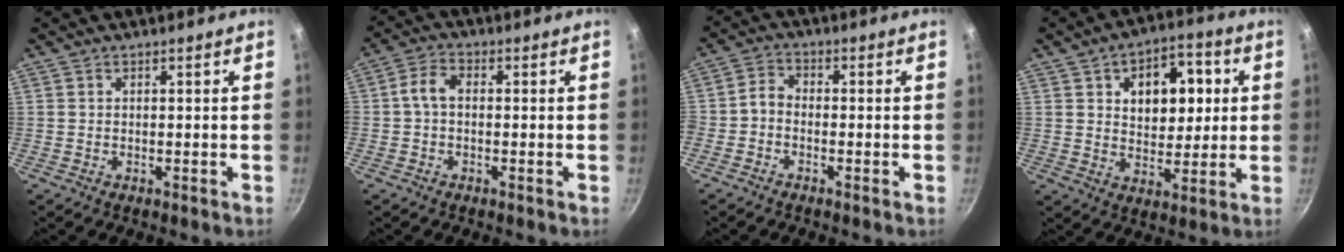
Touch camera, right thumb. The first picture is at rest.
{"total": 4.1, "force": [-0.2, 2.4, 3.4], "torque": [-0.072, 0.021, -0.015]}
{"total": 3.0, "force": [-1.6, 1.9, 1.7], "torque": [-0.040, 0.023, -0.042]}
{"total": 13.5, "force": [3.3, 8.8, 9.7], "torque": [-0.090, -0.003, 0.047]}